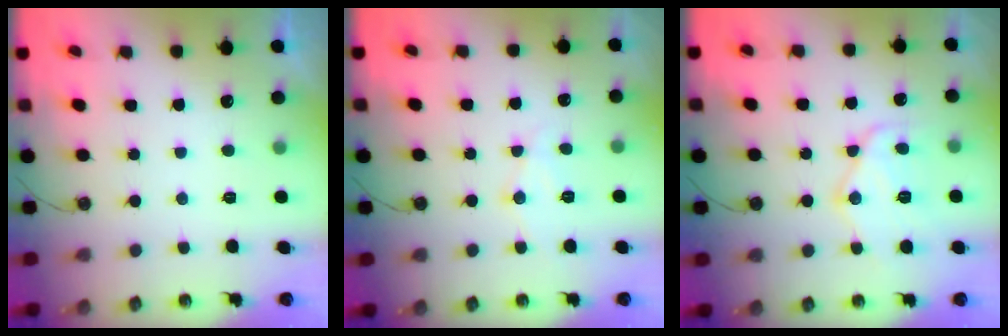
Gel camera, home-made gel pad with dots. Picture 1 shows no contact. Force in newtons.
{"total": 8.1, "press": 8.1, "slide": 0.7}
{"total": 14.6, "press": 14.6, "slide": 1.3}